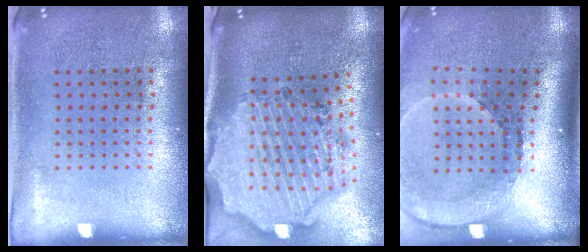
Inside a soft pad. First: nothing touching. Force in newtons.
{"total": 3.1, "press": 2.7, "slide": 1.4}
{"total": 2.7, "press": 1.8, "slide": 1.9}